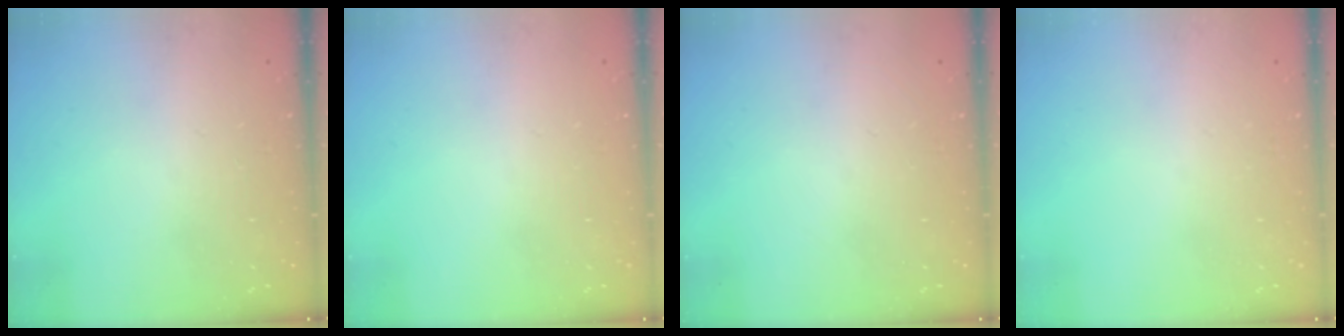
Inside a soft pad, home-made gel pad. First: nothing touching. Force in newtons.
{"total": 0.0}
{"total": 0.0}
{"total": 0.0}